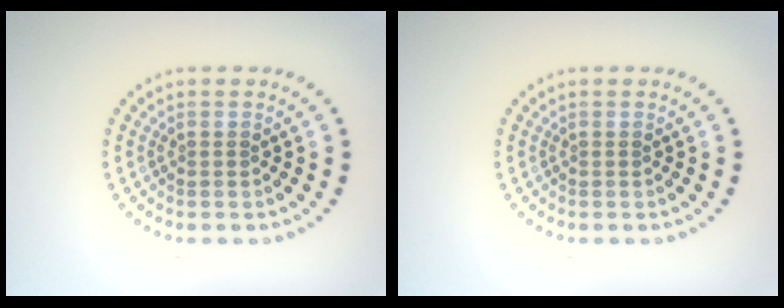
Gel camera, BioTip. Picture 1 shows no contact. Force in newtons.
{"total": 0.0}